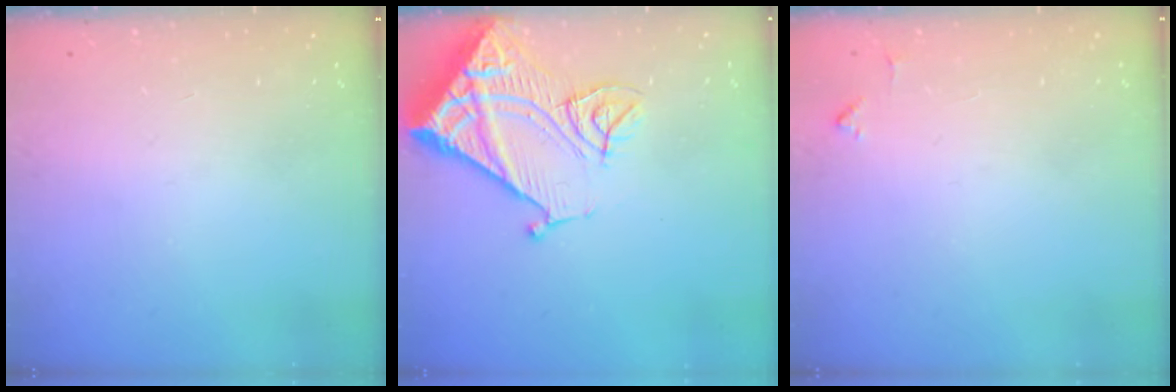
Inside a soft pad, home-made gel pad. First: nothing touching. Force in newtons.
{"total": 18.4, "press": 18.3, "slide": 2.4}
{"total": 4.1, "press": 4.0, "slide": 0.6}